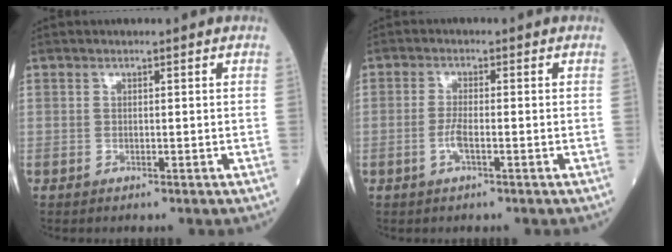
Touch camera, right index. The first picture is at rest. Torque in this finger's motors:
{"motor_torque": [-0.12, -0.07, 0.01, 0.03]}